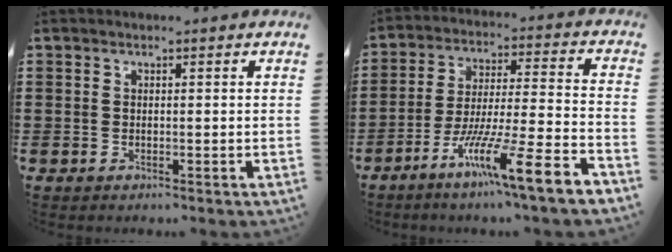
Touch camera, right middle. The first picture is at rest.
{"total": 11.8, "force": [-8.0, -0.2, 8.6], "torque": [-0.151, -0.002, -0.154]}